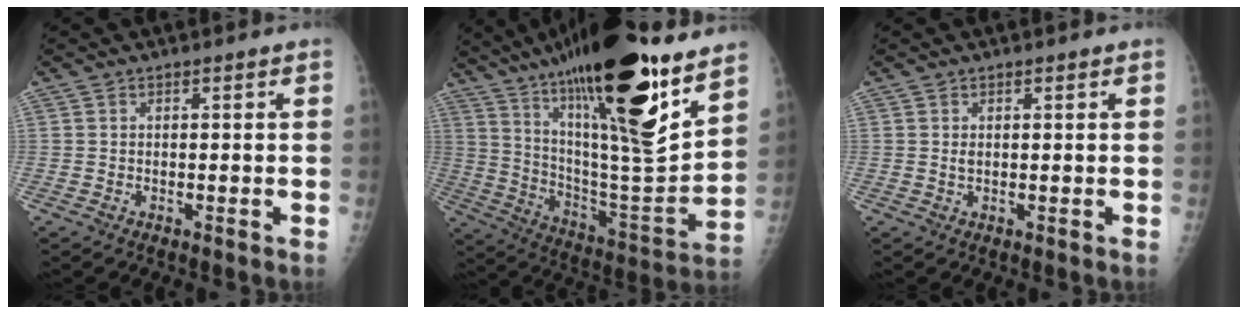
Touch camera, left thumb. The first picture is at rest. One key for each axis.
{"total": 31.8, "fx": 19.8, "fy": 6.7, "fz": 24.0, "tx": -0.381, "ty": -0.063, "tz": 0.334}
{"total": 1.2, "fx": 0.5, "fy": 0.5, "fz": 1.0, "tx": -0.020, "ty": 0.002, "tz": 0.013}